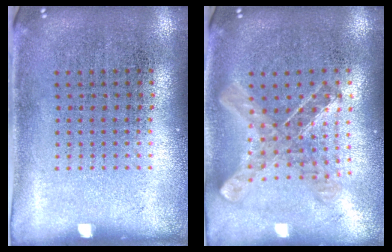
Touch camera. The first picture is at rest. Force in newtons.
{"total": 0.9, "press": 0.9, "slide": 0.1}